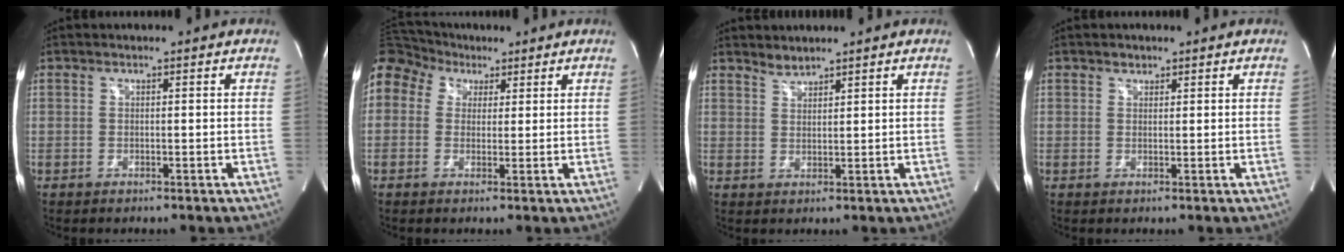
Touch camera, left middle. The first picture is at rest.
{"total": 20.2, "force": [8.9, 16.1, 8.3], "torque": [-0.275, 0.122, 0.174]}
{"total": 1.8, "force": [1.8, 0.2, 0.1], "torque": [-0.001, 0.002, 0.037]}
{"total": 1.1, "force": [0.8, 0.7, 0.2], "torque": [0.003, -0.003, 0.009]}